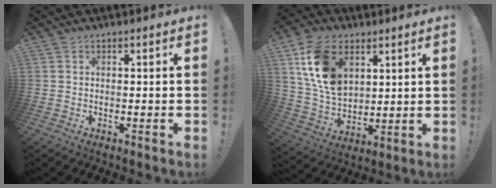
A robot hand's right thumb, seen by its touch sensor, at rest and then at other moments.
{"total": 16.1, "force": [7.0, 10.9, 9.5], "torque": [-0.177, -0.021, 0.135]}